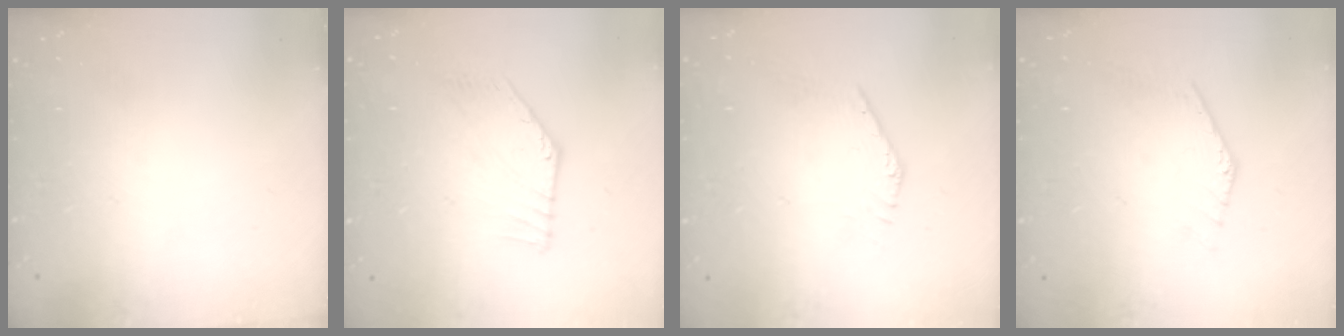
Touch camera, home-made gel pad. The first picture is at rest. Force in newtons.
{"total": 2.9, "press": 2.9, "slide": 0.2}
{"total": 1.5, "press": 1.5, "slide": 0.4}
{"total": 1.1, "press": 1.1, "slide": 0.3}